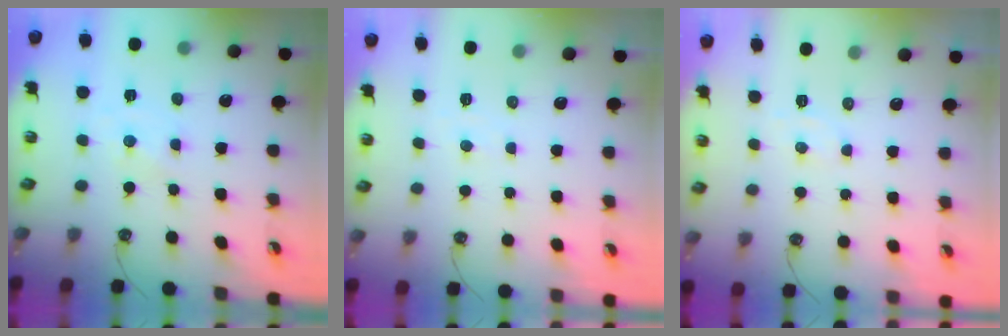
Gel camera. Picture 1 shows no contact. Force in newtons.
{"total": 4.2, "press": 4.1, "slide": 0.6}
{"total": 3.5, "press": 3.4, "slide": 0.9}